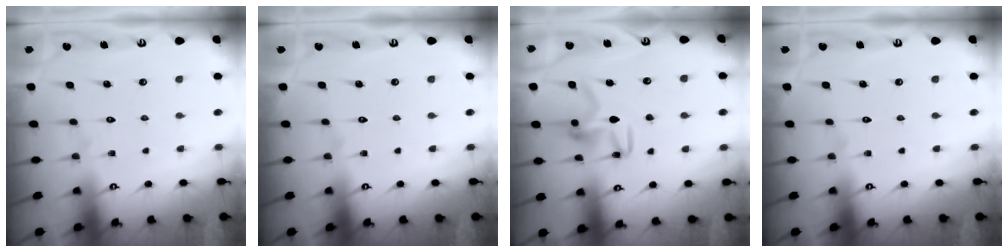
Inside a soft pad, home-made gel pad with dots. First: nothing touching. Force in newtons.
{"total": 0.0}
{"total": 9.5, "press": 9.4, "slide": 0.9}
{"total": 0.0}